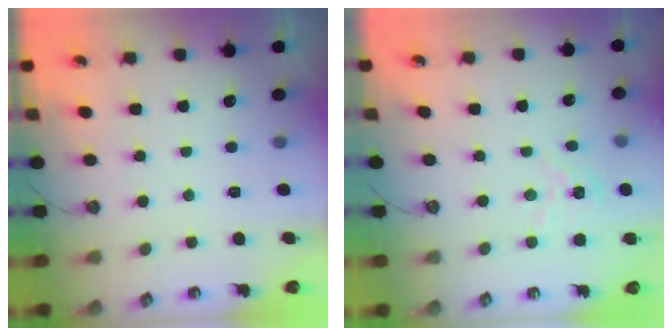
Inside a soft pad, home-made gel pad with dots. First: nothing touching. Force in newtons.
{"total": 1.3, "press": 1.3, "slide": 0.2}